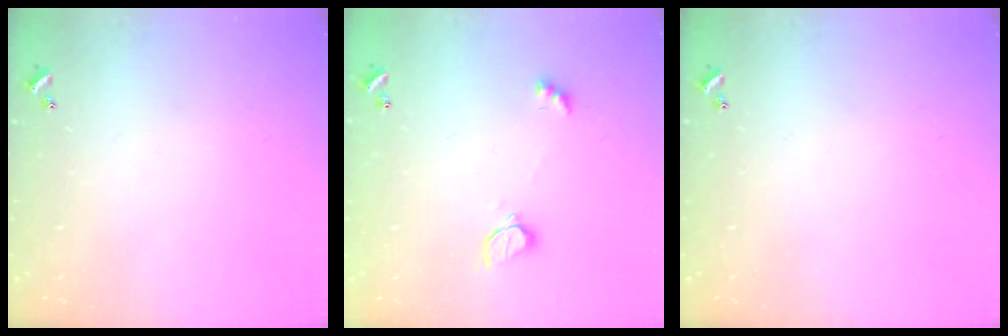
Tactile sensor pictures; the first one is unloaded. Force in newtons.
{"total": 2.4, "press": 2.4, "slide": 0.6}
{"total": 0.0}